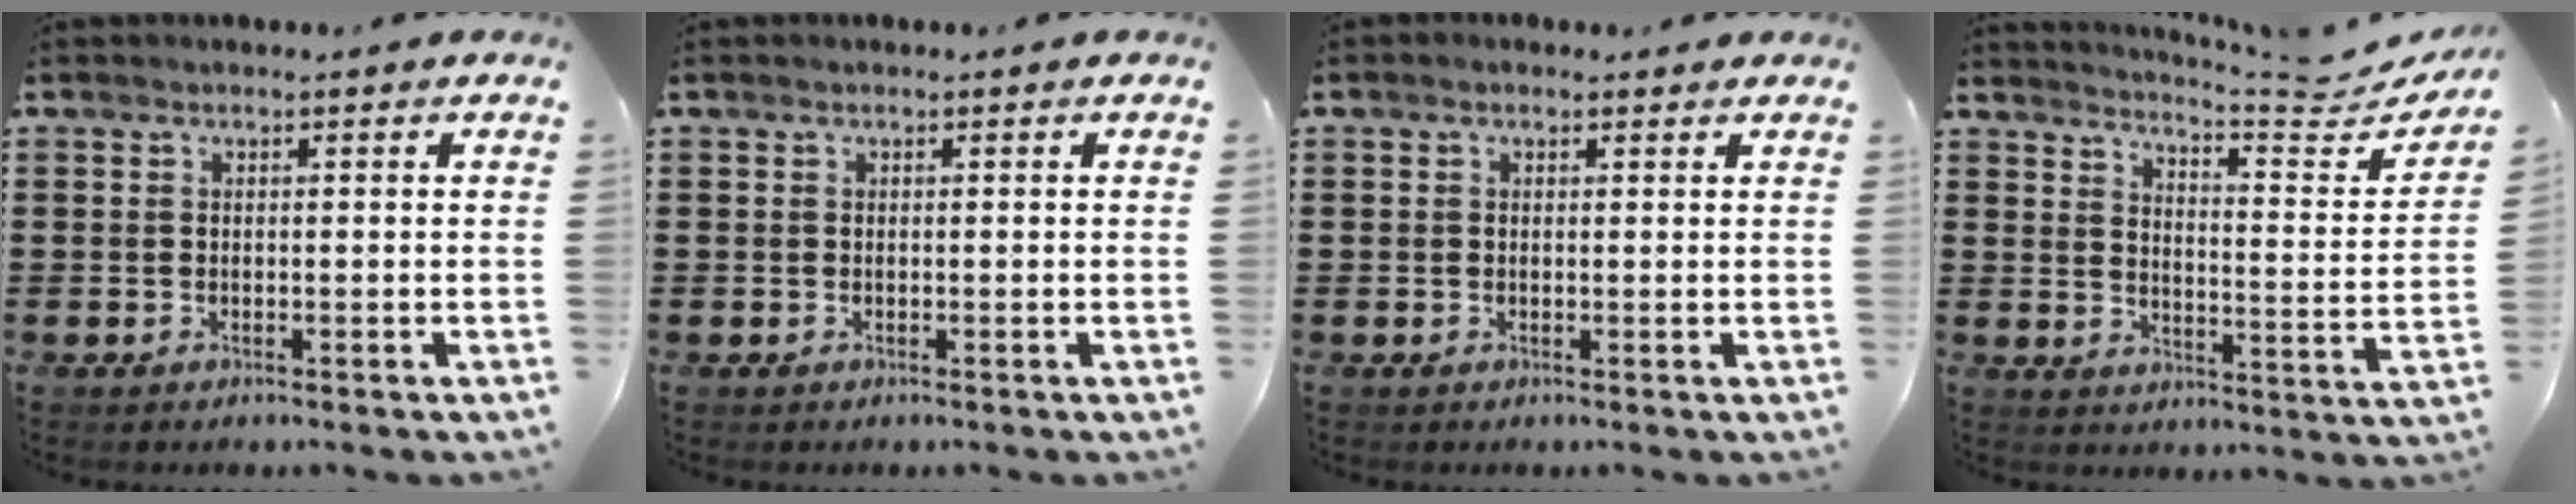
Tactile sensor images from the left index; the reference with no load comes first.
{"total": 0.0}
{"total": 0.7, "force": [0.4, 0.4, 0.4], "torque": [-0.010, 0.005, 0.007]}
{"total": 4.9, "force": [4.5, -0.5, 1.9], "torque": [-0.046, -0.049, 0.070]}